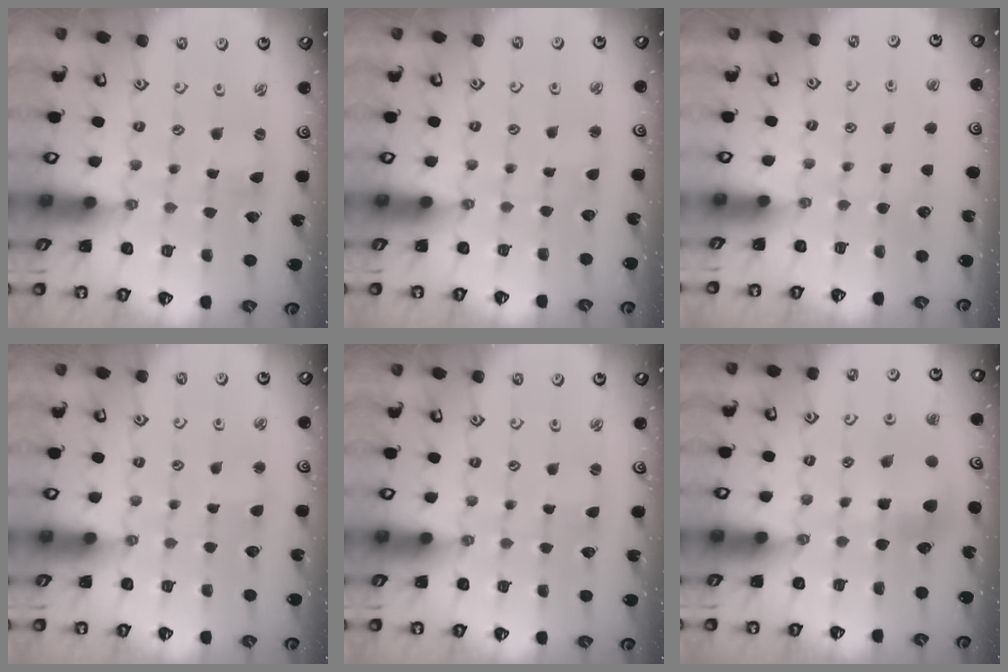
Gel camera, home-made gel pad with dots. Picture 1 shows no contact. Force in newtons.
{"total": 1.3, "press": 1.3, "slide": 0.2}
{"total": 0.0}
{"total": 2.6, "press": 2.6, "slide": 0.3}
{"total": 1.0, "press": 1.0, "slide": 0.2}
{"total": 6.0, "press": 5.9, "slide": 0.6}